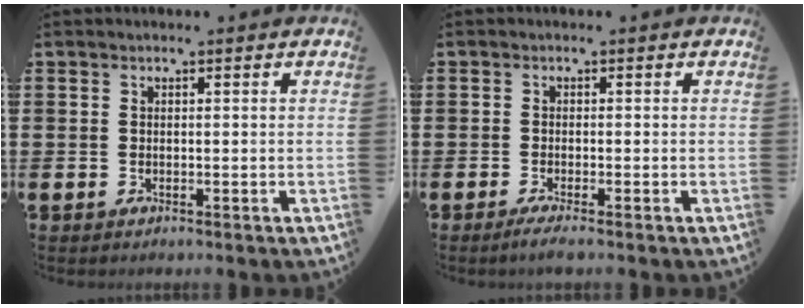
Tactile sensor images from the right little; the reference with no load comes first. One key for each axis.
{"total": 1.3, "fx": -0.7, "fy": 0.1, "fz": 1.0, "tx": -0.016, "ty": -0.003, "tz": -0.013}